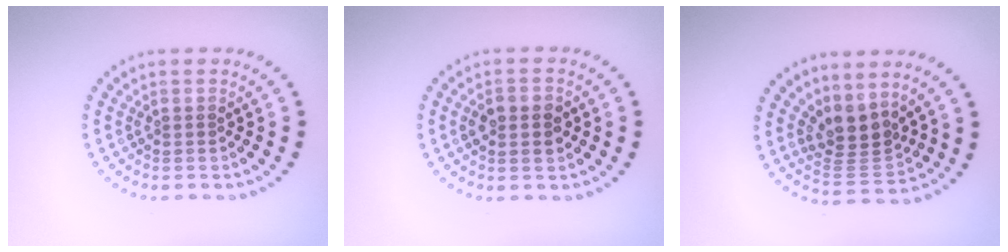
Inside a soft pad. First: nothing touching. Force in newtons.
{"total": 2.7, "press": 2.7, "slide": 0.1}
{"total": 3.8, "press": 3.2, "slide": 2.1}